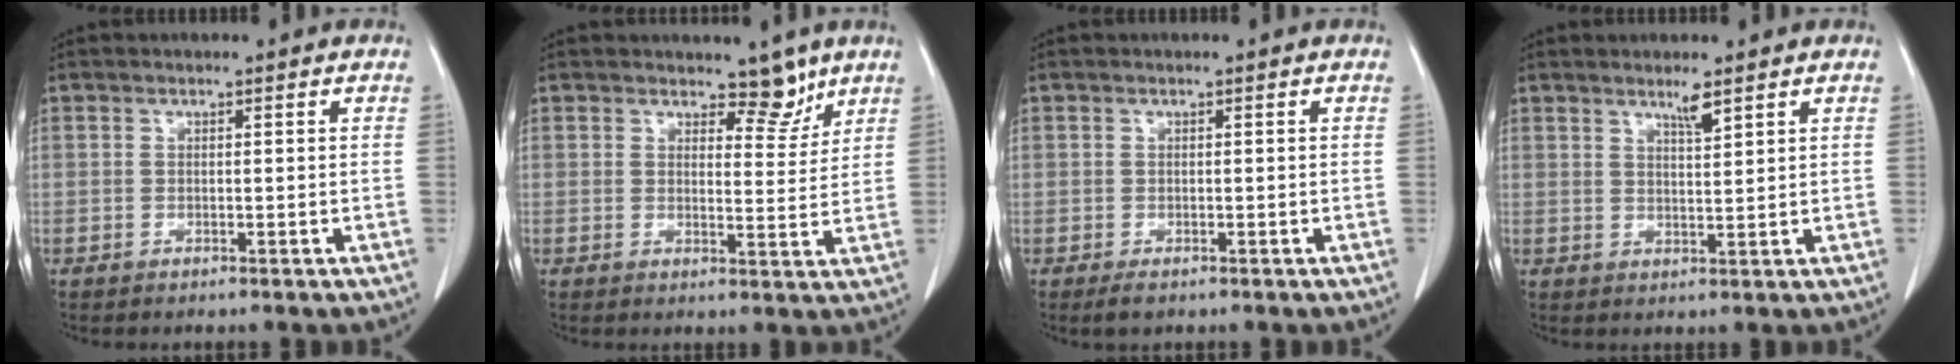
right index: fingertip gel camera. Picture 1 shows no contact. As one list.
[{"total": 4.2, "force": [3.4, 1.9, 1.6], "torque": [-0.008, -0.011, 0.047]}, {"total": 1.5, "force": [-0.8, 0.9, 0.7], "torque": [-0.015, -0.001, -0.010]}, {"total": 2.6, "force": [1.9, 0.0, 1.7], "torque": [-0.034, -0.003, 0.037]}]